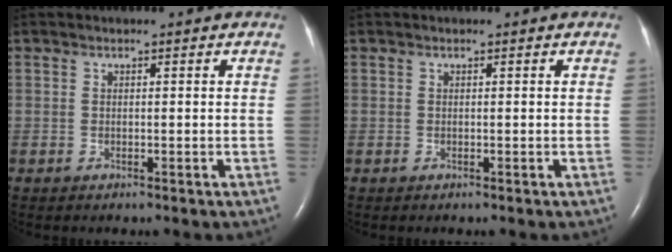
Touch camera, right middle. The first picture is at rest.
{"total": 0.0}